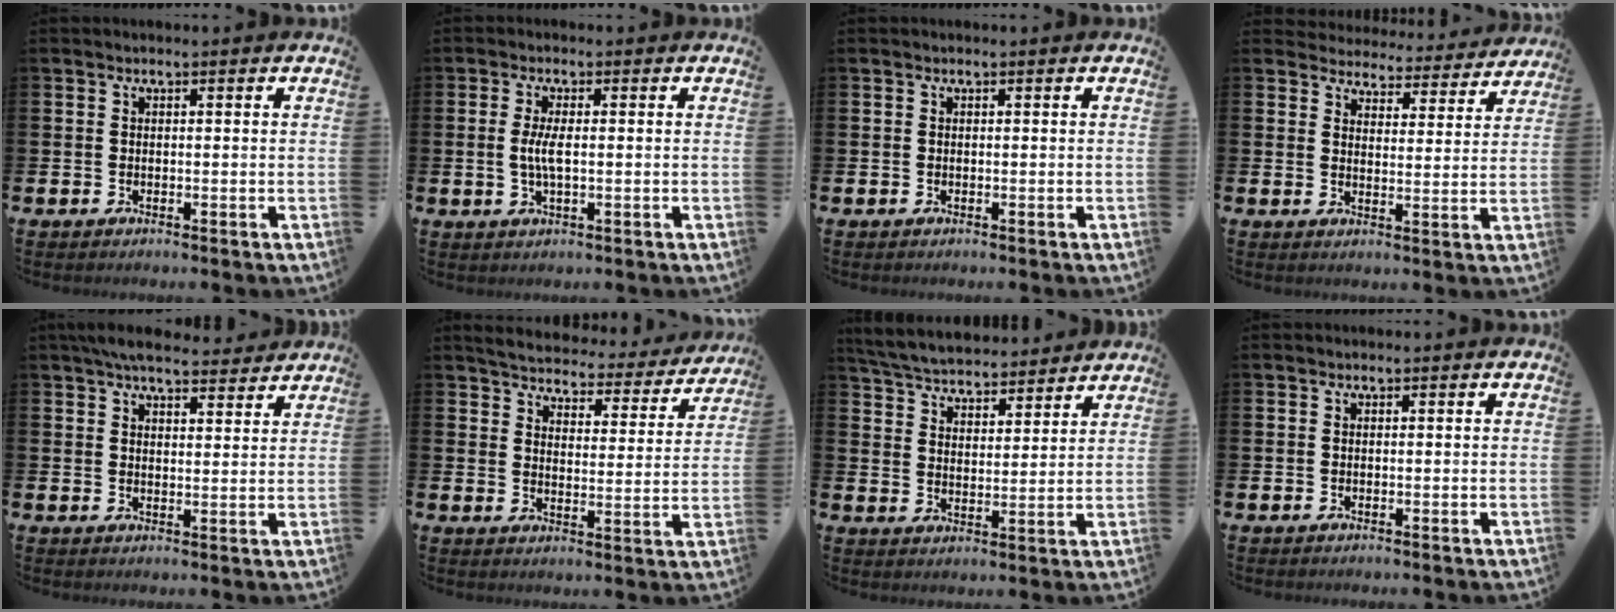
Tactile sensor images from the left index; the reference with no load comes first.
{"total": 3.1, "force": [0.1, 1.0, 3.0], "torque": [-0.064, 0.001, -0.002]}
{"total": 0.0}
{"total": 4.3, "force": [4.2, 1.0, -0.2], "torque": [-0.004, -0.046, 0.068]}
{"total": 5.7, "force": [5.3, 1.2, 1.6], "torque": [-0.029, -0.023, 0.096]}
{"total": 4.7, "force": [4.6, 0.8, 0.6], "torque": [-0.036, -0.038, 0.074]}
{"total": 5.6, "force": [5.5, 0.9, 0.6], "torque": [-0.034, -0.037, 0.096]}
{"total": 0.0}